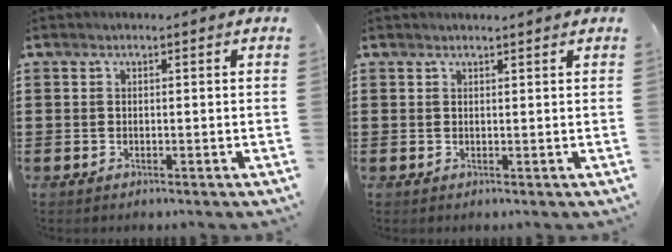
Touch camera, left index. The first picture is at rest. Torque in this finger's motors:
{"motor_torque": [0.02, 0.02, 0.03, -0.01]}